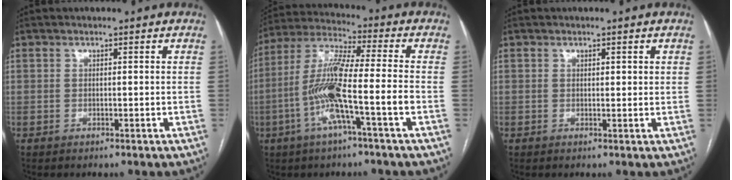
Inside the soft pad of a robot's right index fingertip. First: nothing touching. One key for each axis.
{"total": 12.6, "fx": -3.9, "fy": 0.0, "fz": 12.0, "tx": -0.243, "ty": 0.008, "tz": -0.082}
{"total": 1.1, "fx": 0.6, "fy": 0.3, "fz": 0.8, "tx": -0.010, "ty": 0.001, "tz": 0.007}